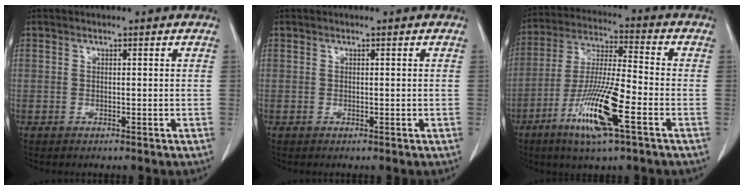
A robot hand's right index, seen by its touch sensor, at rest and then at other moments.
{"total": 0.0}
{"total": 14.0, "force": [-6.1, 1.3, 12.5], "torque": [-0.248, -0.017, -0.113]}